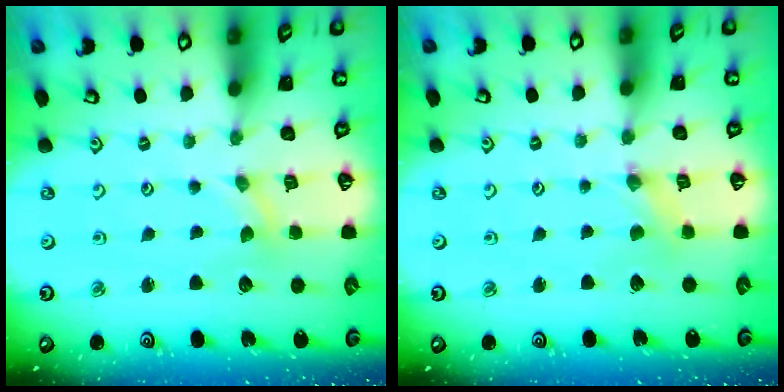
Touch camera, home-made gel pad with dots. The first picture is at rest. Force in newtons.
{"total": 0.0}